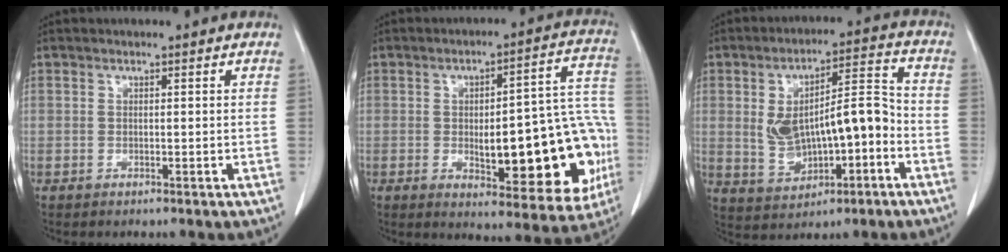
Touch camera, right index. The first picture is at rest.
{"total": 21.6, "force": [-3.9, 6.6, 20.2], "torque": [-0.183, 0.038, -0.026]}
{"total": 12.3, "force": [-1.8, 4.9, 11.2], "torque": [-0.199, 0.032, -0.013]}